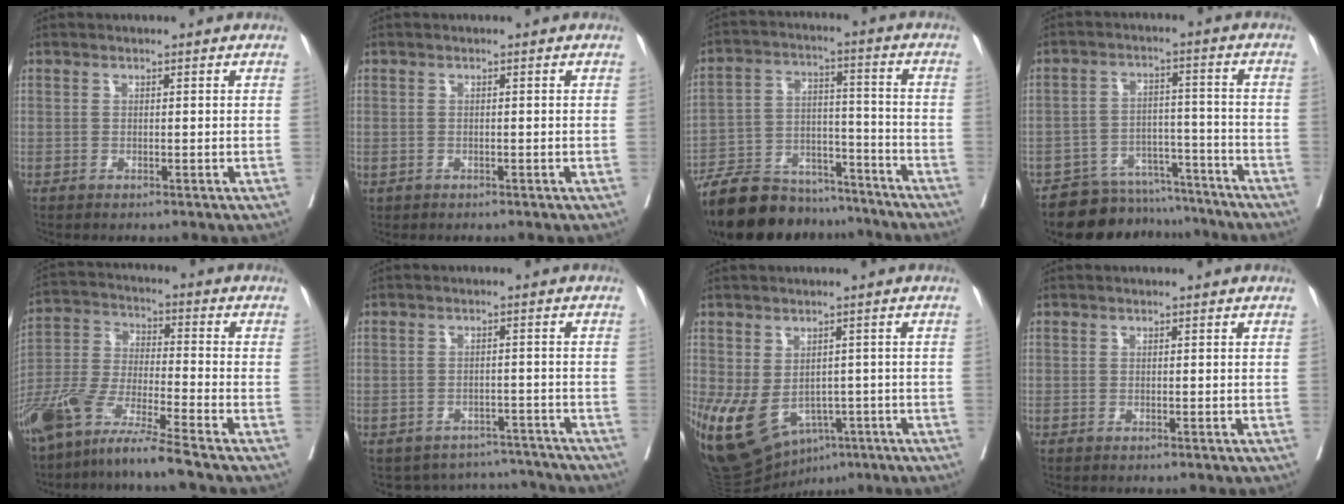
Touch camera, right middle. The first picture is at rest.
{"total": 0.0}
{"total": 16.6, "force": [-14.6, 5.9, 5.1], "torque": [-0.095, 0.016, -0.233]}
{"total": 10.5, "force": [-9.8, 3.9, 0.2], "torque": [0.011, 0.029, -0.142]}
{"total": 11.2, "force": [-8.7, -0.5, 6.9], "torque": [-0.149, -0.022, -0.175]}
{"total": 7.5, "force": [-7.1, 2.1, -0.8], "torque": [0.019, 0.030, -0.084]}
{"total": 14.8, "force": [-6.4, 9.7, 9.2], "torque": [-0.192, -0.011, -0.082]}
{"total": 0.0}